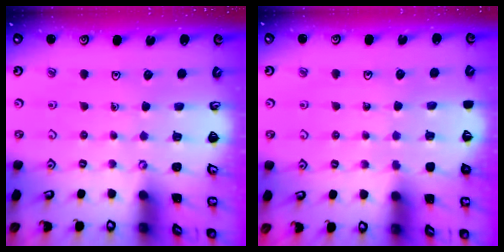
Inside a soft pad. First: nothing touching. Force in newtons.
{"total": 3.8, "press": 3.7, "slide": 0.5}